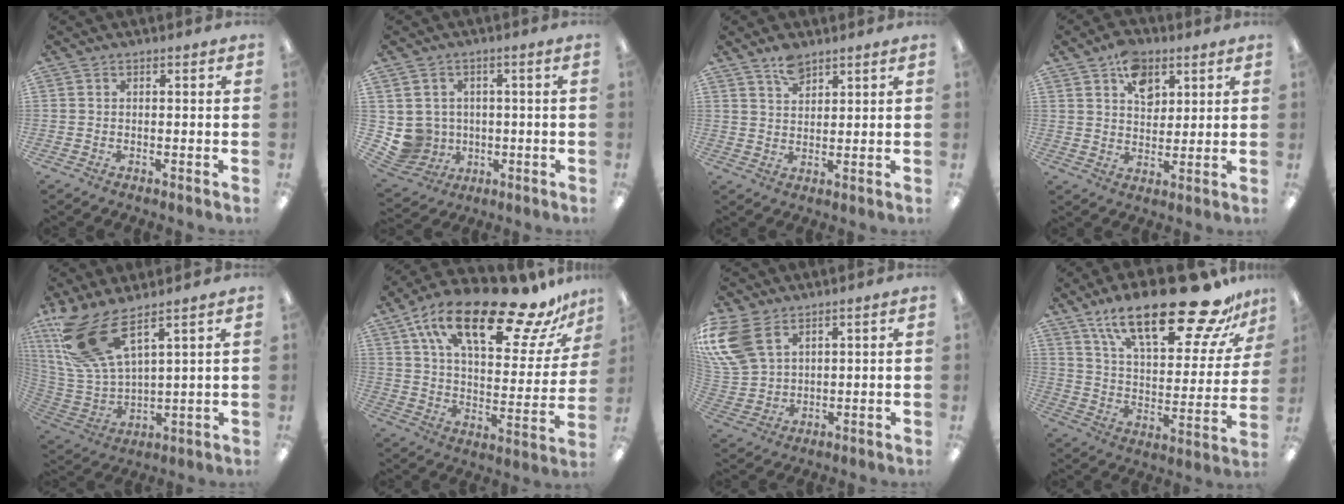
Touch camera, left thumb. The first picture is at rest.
{"total": 6.2, "force": [0.3, 6.2, 0.6], "torque": [-0.048, -0.011, 0.014]}
{"total": 4.8, "force": [3.8, 2.1, 2.1], "torque": [-0.032, -0.021, 0.068]}
{"total": 8.5, "force": [4.5, 5.7, 4.4], "torque": [-0.052, -0.018, 0.078]}
{"total": 17.1, "force": [10.6, 6.8, 11.5], "torque": [-0.261, -0.048, 0.197]}
{"total": 26.0, "force": [17.1, 9.1, 17.3], "torque": [-0.284, -0.096, 0.280]}
{"total": 11.6, "force": [6.2, 7.4, 6.4], "torque": [-0.157, -0.011, 0.122]}
{"total": 27.8, "force": [18.9, 9.0, 18.4], "torque": [-0.290, -0.117, 0.308]}